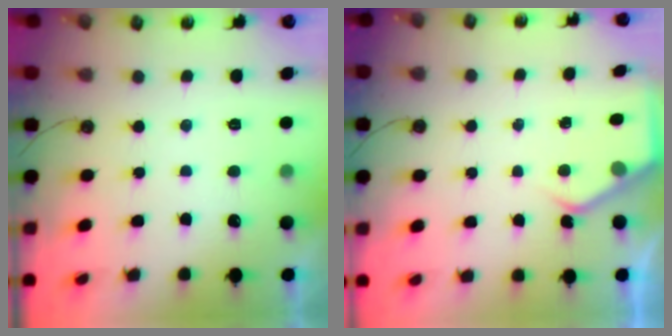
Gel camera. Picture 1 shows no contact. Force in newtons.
{"total": 3.7, "press": 3.6, "slide": 0.5}